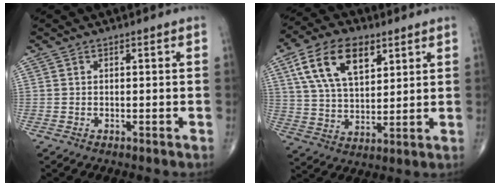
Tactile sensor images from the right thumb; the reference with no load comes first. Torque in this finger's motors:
{"motor_torque": [0.45, 3.18, 1.14, 0.65, 0.35]}